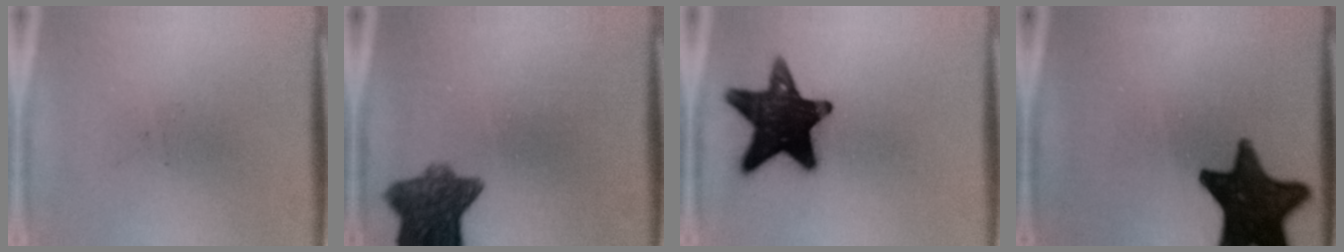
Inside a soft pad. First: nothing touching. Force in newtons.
{"total": 8.6}
{"total": 17.1}
{"total": 16.1}